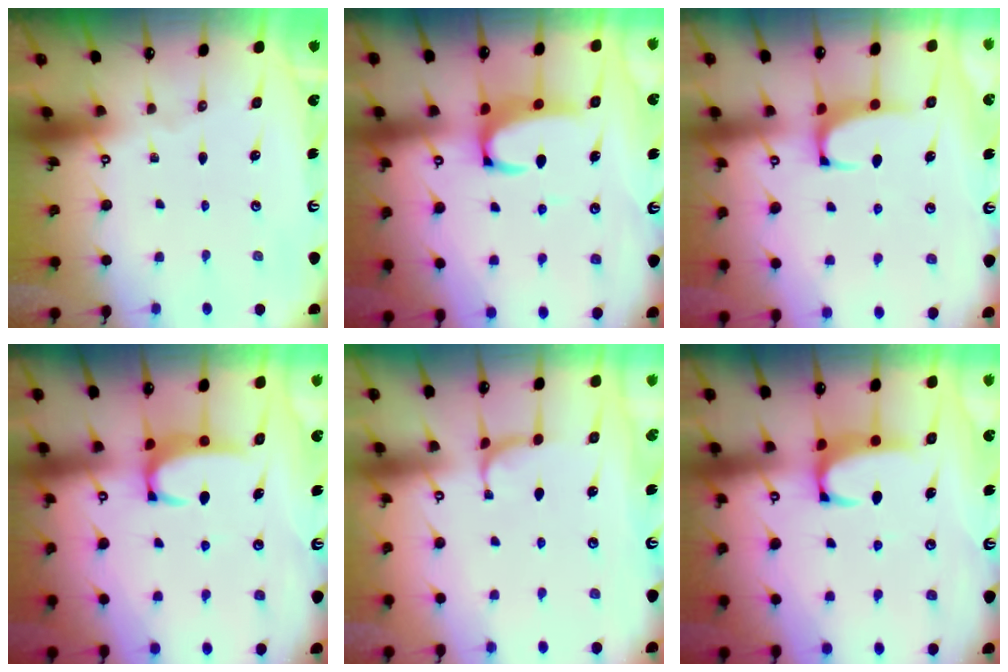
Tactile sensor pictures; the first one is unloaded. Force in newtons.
{"total": 3.5, "press": 3.4, "slide": 0.9}
{"total": 0.8, "press": 0.4, "slide": 0.7}
{"total": 2.7, "press": 2.7, "slide": 0.3}
{"total": 1.0, "press": 0.9, "slide": 0.6}
{"total": 2.0, "press": 1.9, "slide": 0.7}